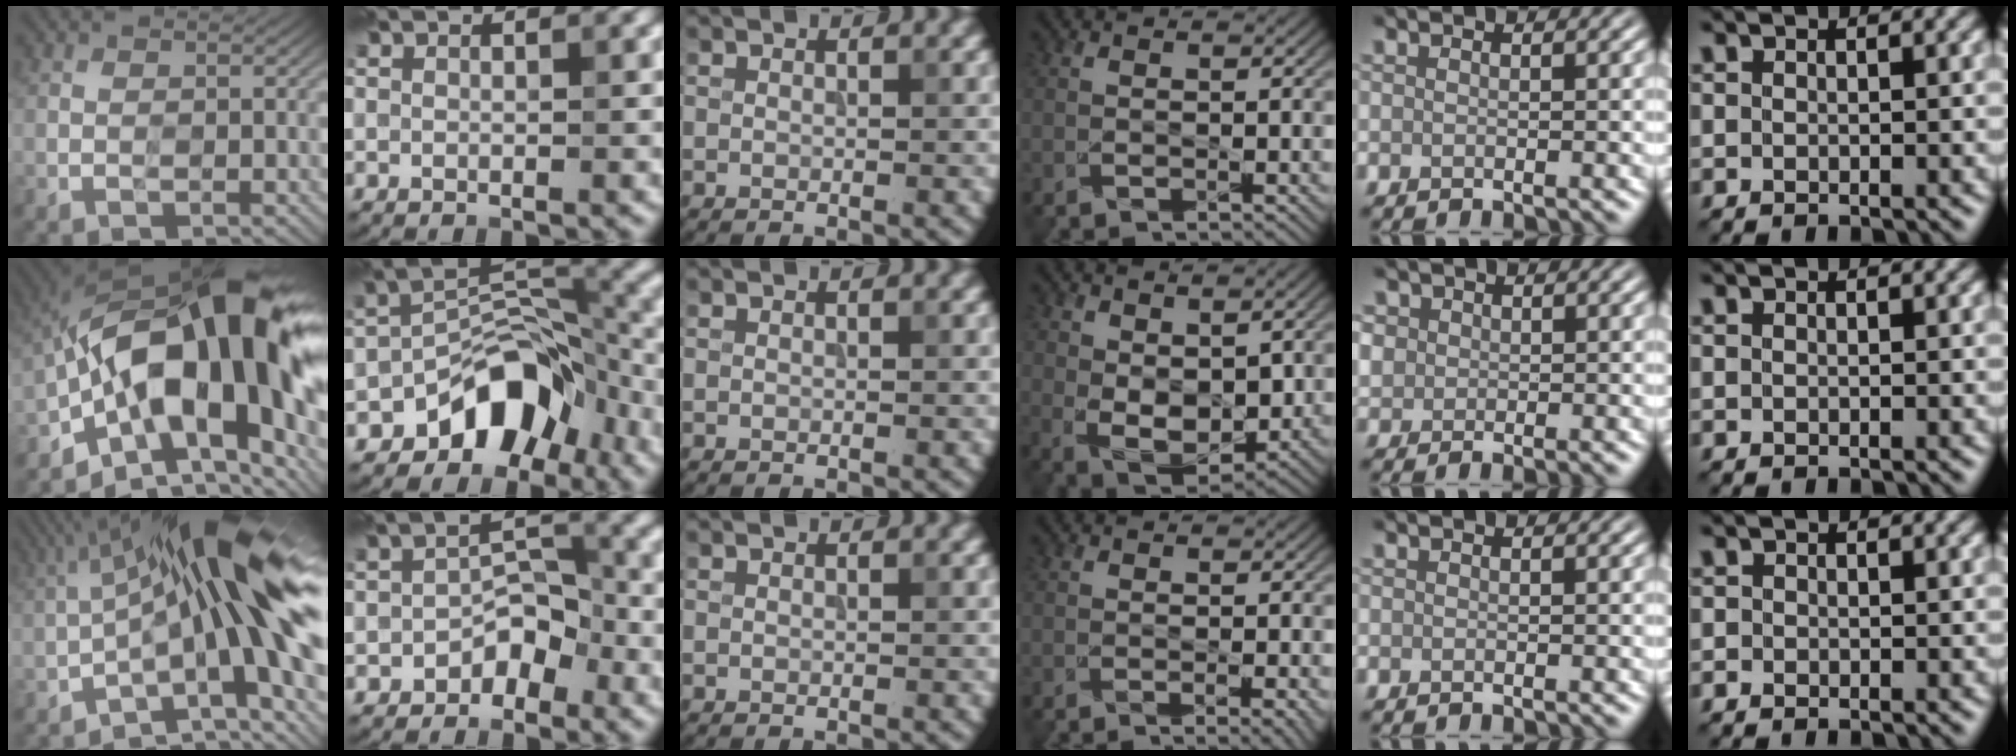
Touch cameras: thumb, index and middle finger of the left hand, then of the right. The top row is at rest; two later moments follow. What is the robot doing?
{"motion": "wipe", "object": "glasses"}